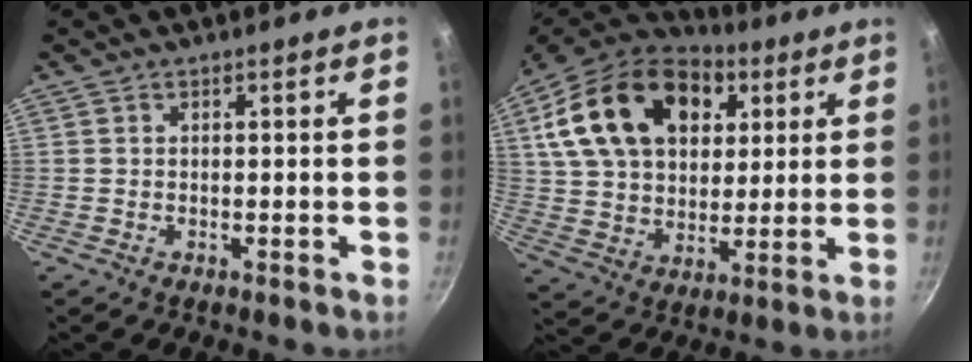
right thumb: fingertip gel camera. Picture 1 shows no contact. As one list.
[{"total": 24.9, "force": [8.7, 16.8, 16.1], "torque": [-0.263, 0.000, 0.146]}]